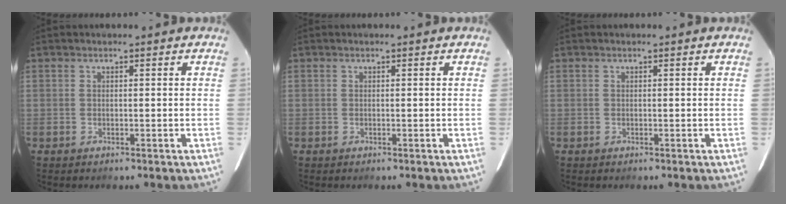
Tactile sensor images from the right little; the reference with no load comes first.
{"total": 0.0}
{"total": 0.0}